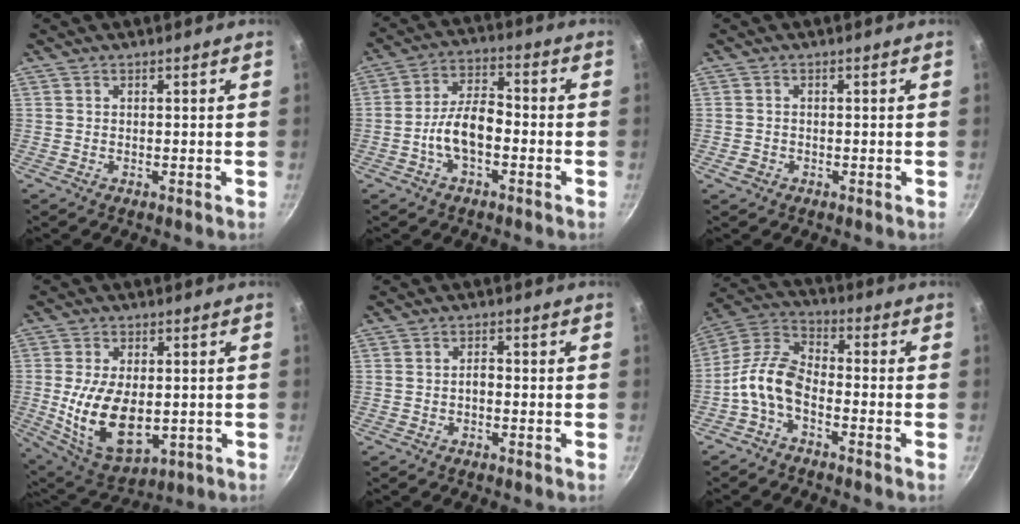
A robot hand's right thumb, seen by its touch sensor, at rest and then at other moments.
{"total": 9.1, "force": [-2.7, 4.7, 7.3], "torque": [-0.117, 0.041, -0.056]}
{"total": 1.8, "force": [-0.8, 1.4, 0.6], "torque": [-0.010, 0.006, -0.012]}
{"total": 15.2, "force": [-1.4, 8.9, 12.3], "torque": [-0.211, -0.013, -0.007]}
{"total": 1.8, "force": [-0.7, 1.0, 1.3], "torque": [-0.015, 0.013, -0.013]}
{"total": 9.7, "force": [-3.9, 5.1, 7.3], "torque": [-0.149, 0.050, -0.094]}